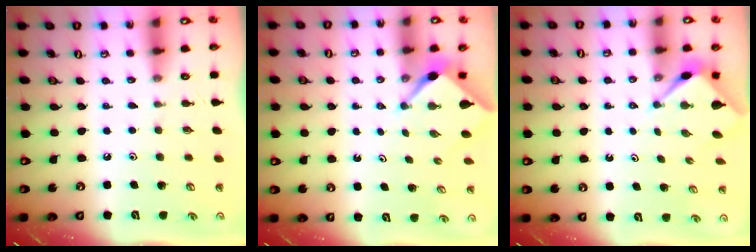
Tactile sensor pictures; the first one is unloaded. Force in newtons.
{"total": 2.2, "press": 2.2, "slide": 0.3}
{"total": 3.3, "press": 3.3, "slide": 0.4}